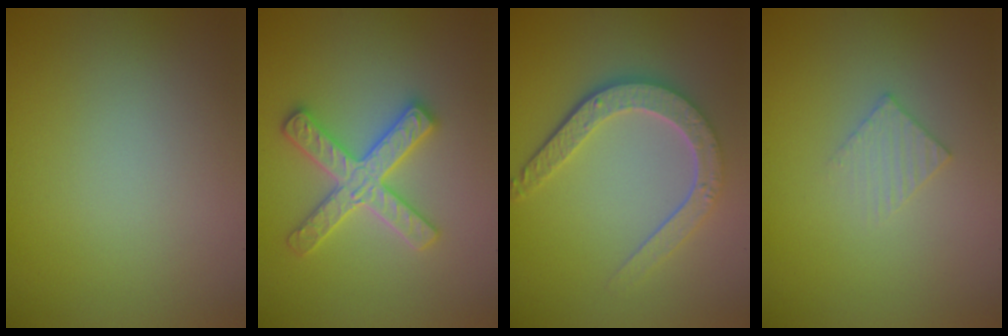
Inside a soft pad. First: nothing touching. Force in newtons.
{"total": 3.7, "press": 3.6, "slide": 0.6}
{"total": 4.7, "press": 3.6, "slide": 2.9}
{"total": 1.4, "press": 1.4, "slide": 0.2}